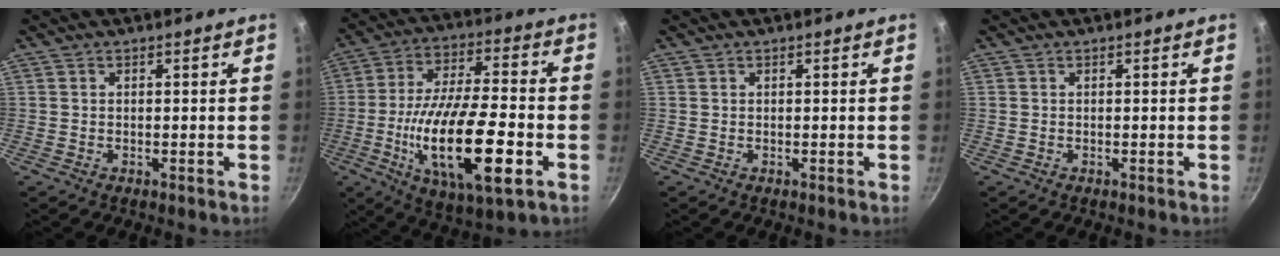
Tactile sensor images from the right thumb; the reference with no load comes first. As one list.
[{"total": 22.2, "force": [-6.0, 7.4, 20.0], "torque": [-0.354, 0.012, -0.103]}, {"total": 0.0}, {"total": 0.0}]